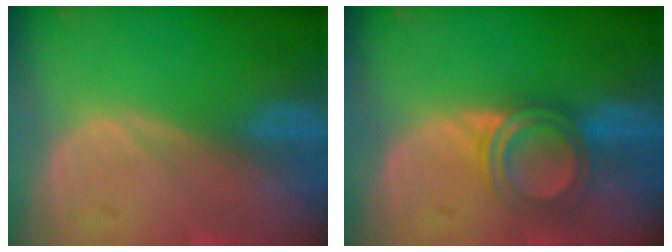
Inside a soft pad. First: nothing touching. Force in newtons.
{"total": 5.1, "press": 5.0, "slide": 0.9}